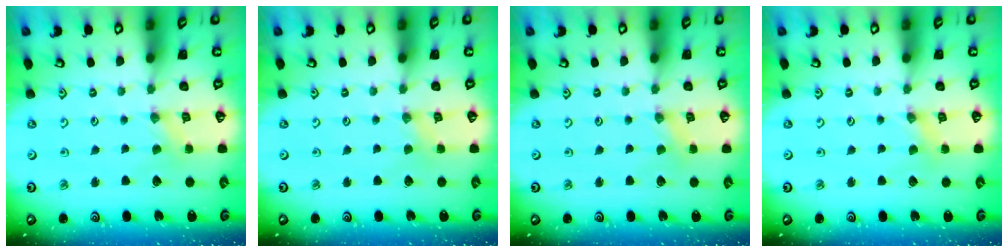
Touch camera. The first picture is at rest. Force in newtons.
{"total": 1.8, "press": 1.8, "slide": 0.3}
{"total": 0.7, "press": 0.7, "slide": 0.2}
{"total": 1.4, "press": 1.3, "slide": 0.2}